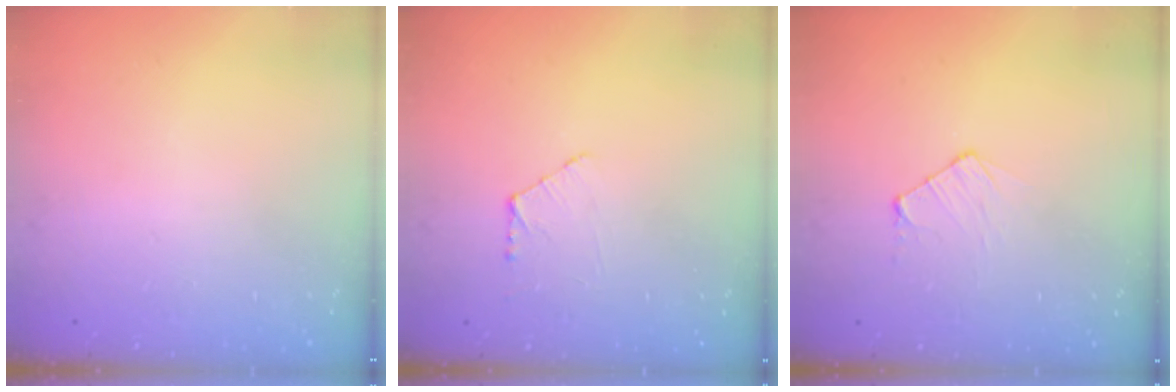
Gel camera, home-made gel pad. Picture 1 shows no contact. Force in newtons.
{"total": 4.0, "press": 3.9, "slide": 0.4}
{"total": 4.8, "press": 4.7, "slide": 0.5}